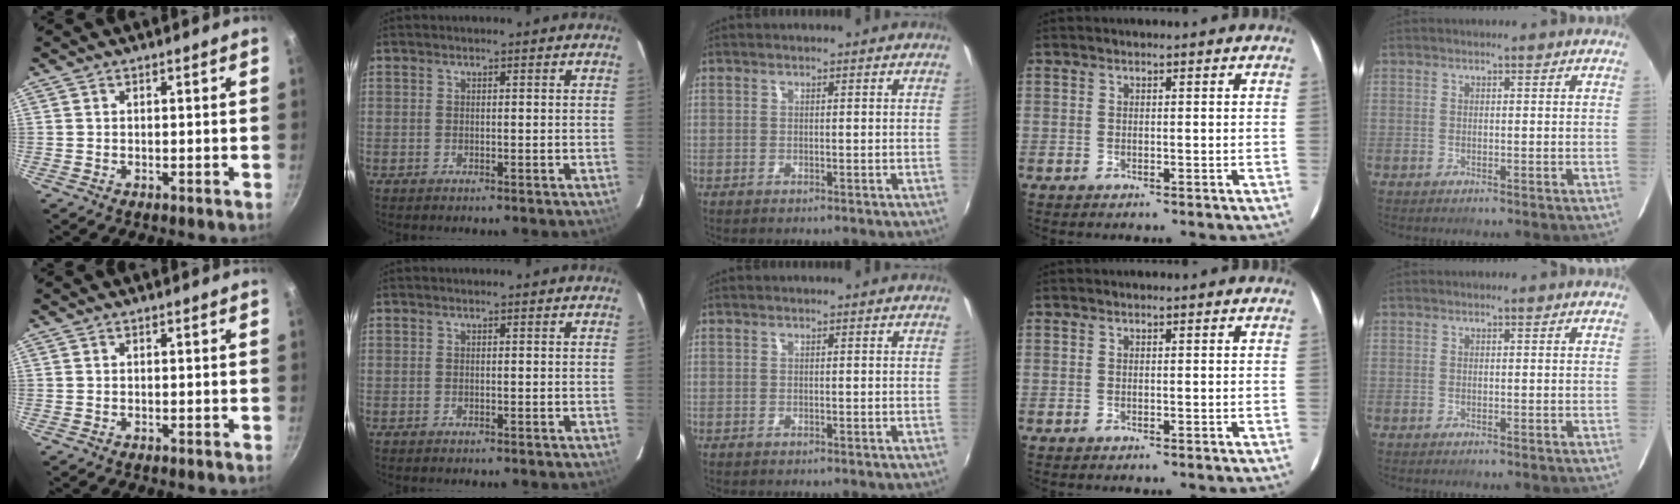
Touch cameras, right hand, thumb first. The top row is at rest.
{}